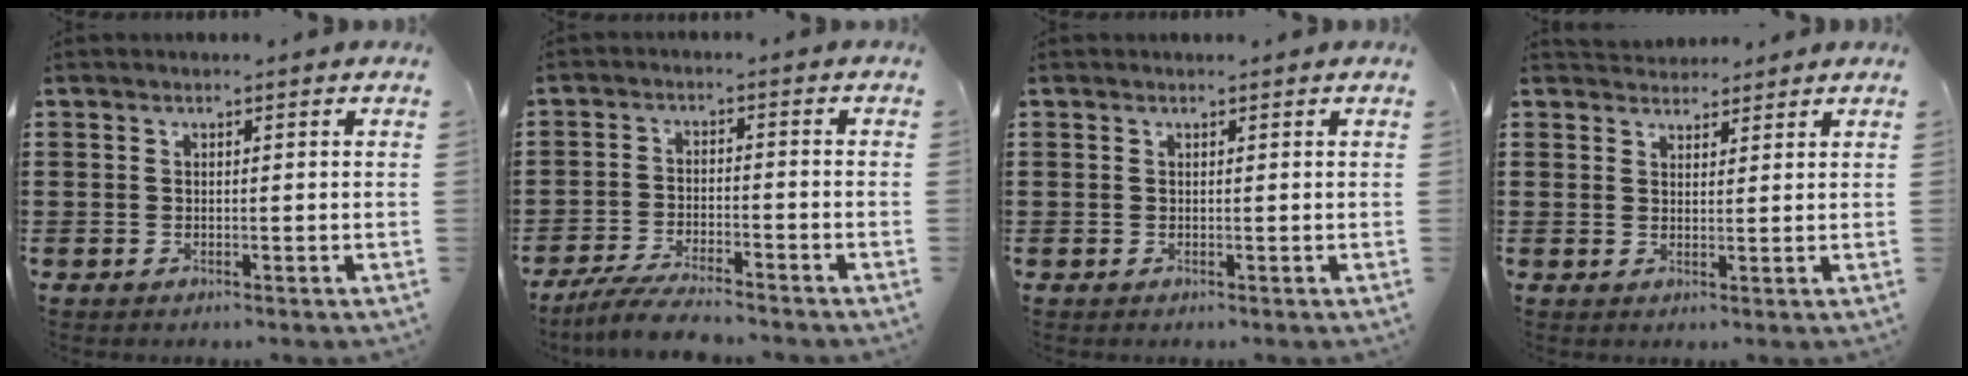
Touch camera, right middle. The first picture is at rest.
{"total": 5.2, "force": [-4.7, 0.2, 2.2], "torque": [-0.058, -0.015, -0.094]}
{"total": 0.0}
{"total": 2.7, "force": [2.5, 0.9, -0.1], "torque": [0.002, -0.002, 0.047]}